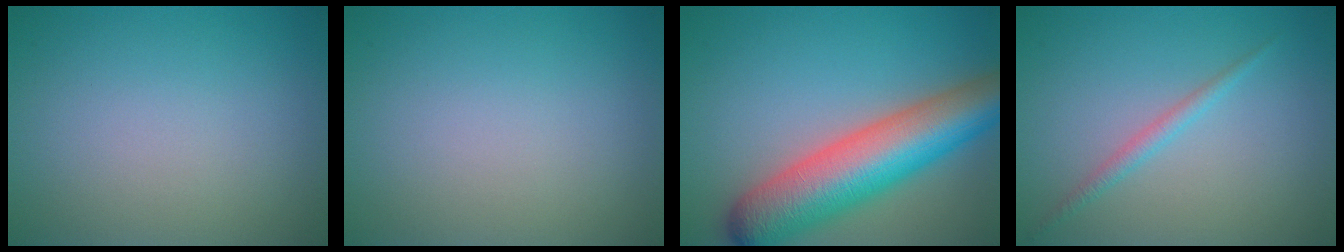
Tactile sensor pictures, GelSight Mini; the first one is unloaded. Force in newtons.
{"total": 0.0}
{"total": 10.4, "press": 10.4, "slide": 0.4}
{"total": 1.4, "press": 1.4, "slide": 0.1}